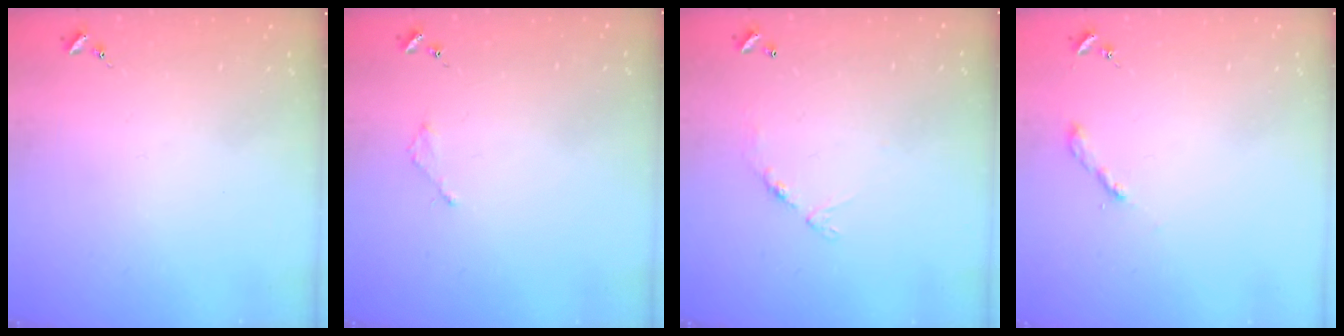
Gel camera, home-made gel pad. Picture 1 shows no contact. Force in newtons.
{"total": 2.0, "press": 2.0, "slide": 0.3}
{"total": 5.9, "press": 5.9, "slide": 0.4}
{"total": 2.0, "press": 2.0, "slide": 0.2}